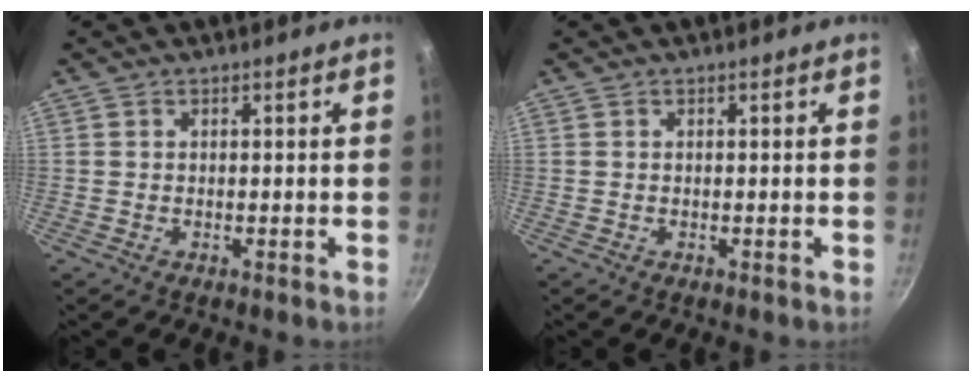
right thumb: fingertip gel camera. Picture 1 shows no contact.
{"total": 0.0}